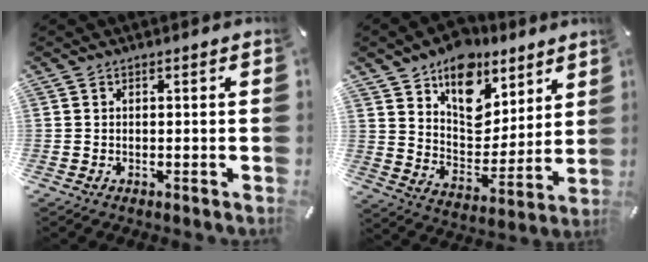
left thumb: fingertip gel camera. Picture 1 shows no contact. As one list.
[{"total": 14.0, "force": [9.4, 9.2, 4.8], "torque": [-0.064, -0.082, 0.169]}]